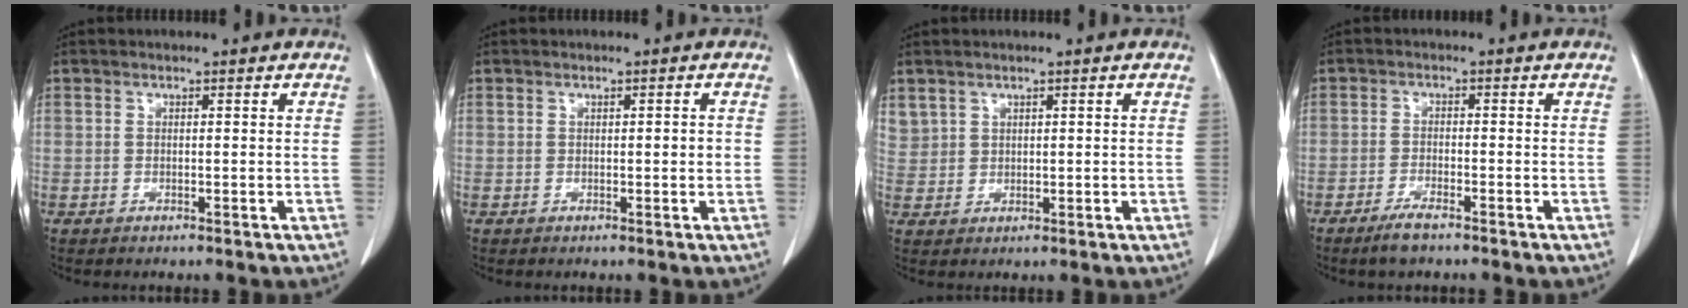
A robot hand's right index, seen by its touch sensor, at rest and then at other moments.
{"total": 1.1, "force": [0.0, 0.2, 1.1], "torque": [-0.016, 0.000, 0.000]}
{"total": 2.9, "force": [1.8, 2.1, 0.6], "torque": [-0.014, 0.008, 0.047]}
{"total": 2.4, "force": [-1.9, 0.4, 1.5], "torque": [-0.035, -0.003, -0.033]}